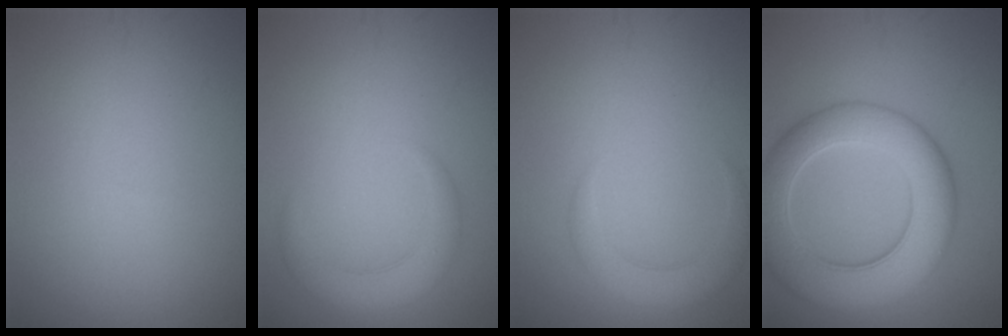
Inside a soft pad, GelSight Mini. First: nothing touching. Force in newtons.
{"total": 3.0, "press": 3.0, "slide": 0.1}
{"total": 2.9, "press": 2.9, "slide": 0.2}
{"total": 9.0, "press": 9.0, "slide": 0.6}